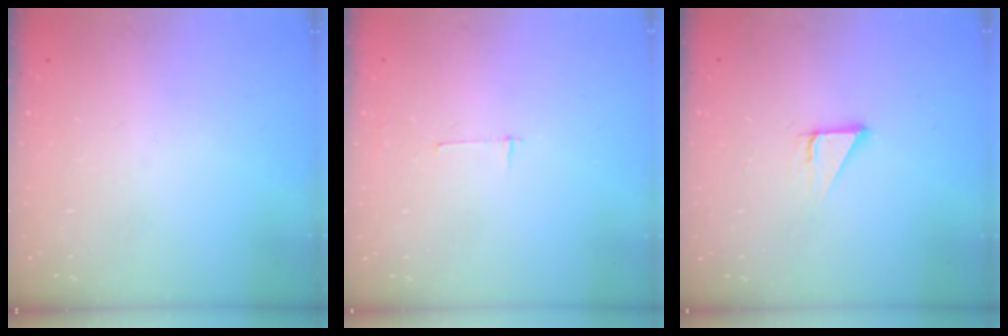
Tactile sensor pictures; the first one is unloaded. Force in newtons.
{"total": 2.7, "press": 2.7, "slide": 0.3}
{"total": 3.6, "press": 3.6, "slide": 0.1}